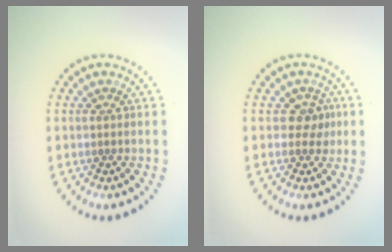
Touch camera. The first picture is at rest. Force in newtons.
{"total": 1.7, "press": 1.5, "slide": 0.8}